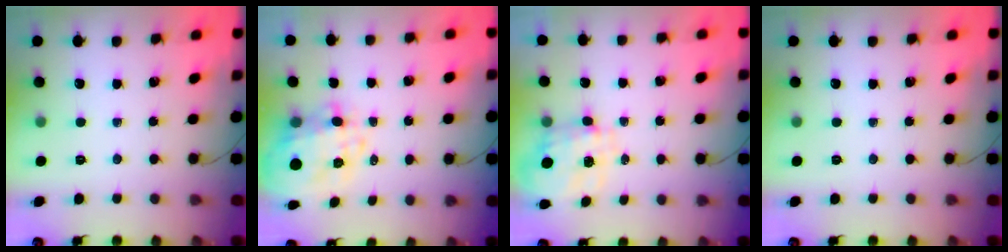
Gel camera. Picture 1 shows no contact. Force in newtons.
{"total": 9.2, "press": 8.8, "slide": 2.8}
{"total": 3.4, "press": 3.3, "slide": 1.0}
{"total": 0.0}